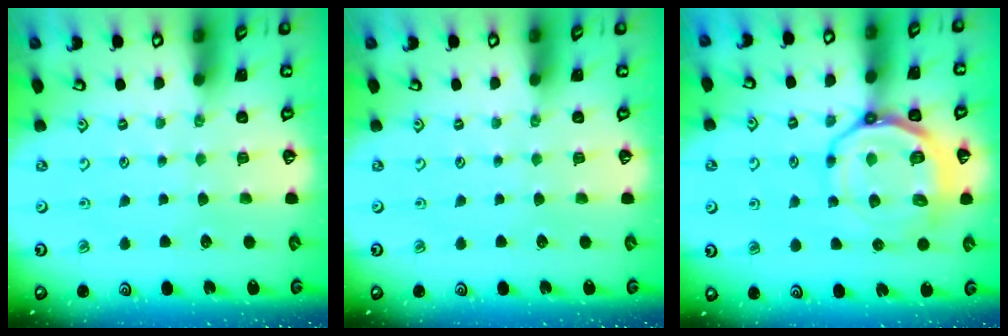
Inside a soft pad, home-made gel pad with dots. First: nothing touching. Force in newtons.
{"total": 0.0}
{"total": 14.3, "press": 14.1, "slide": 2.7}